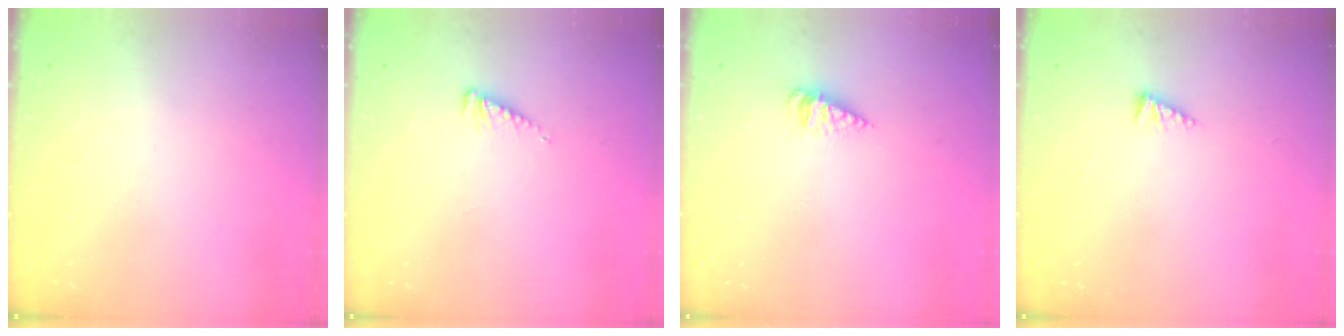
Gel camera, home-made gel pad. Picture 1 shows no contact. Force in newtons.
{"total": 3.2, "press": 3.1, "slide": 0.3}
{"total": 3.0, "press": 2.9, "slide": 0.2}
{"total": 2.7, "press": 2.7, "slide": 0.6}